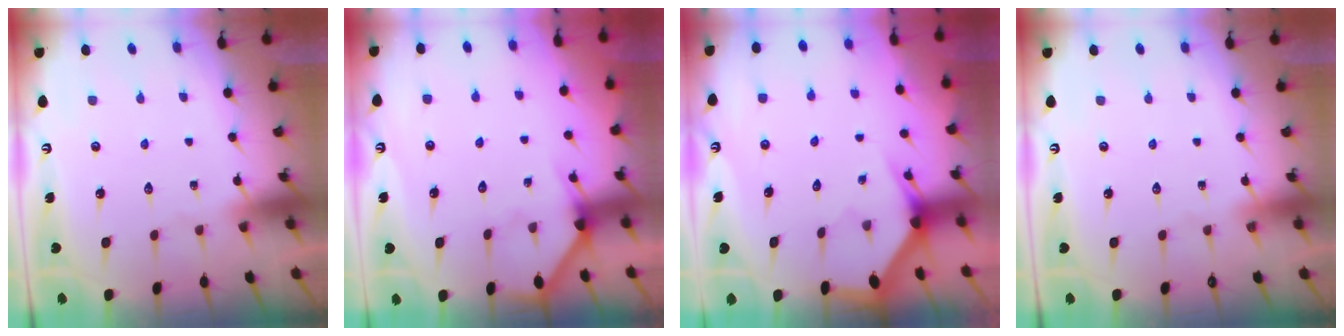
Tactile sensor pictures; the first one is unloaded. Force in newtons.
{"total": 4.9, "press": 4.8, "slide": 0.4}
{"total": 3.1, "press": 3.1, "slide": 0.0}
{"total": 0.0}